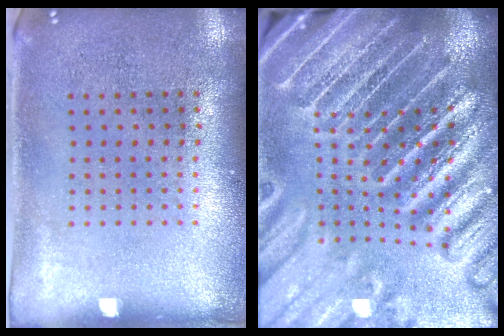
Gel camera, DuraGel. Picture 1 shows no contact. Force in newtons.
{"total": 5.6, "press": 4.8, "slide": 2.8}